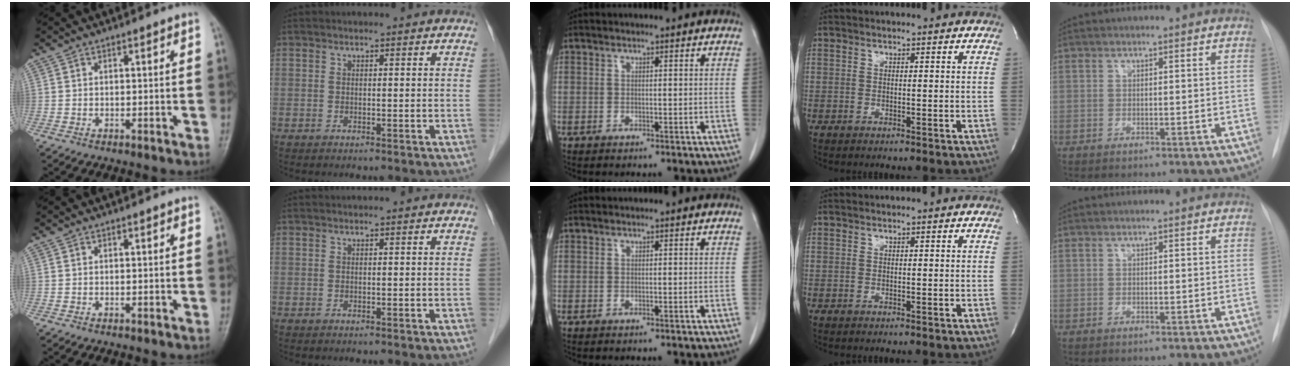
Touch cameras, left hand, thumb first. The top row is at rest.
{}